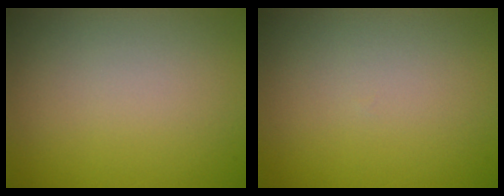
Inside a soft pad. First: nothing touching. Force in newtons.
{"total": 0.0}